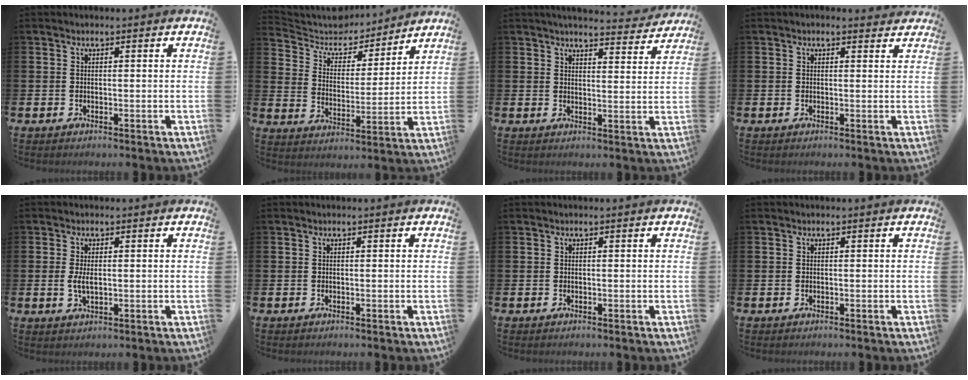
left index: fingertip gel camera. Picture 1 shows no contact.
{"total": 5.6, "force": [5.2, 2.1, 0.5], "torque": [-0.047, -0.043, 0.087]}
{"total": 4.5, "force": [4.5, 0.4, 0.6], "torque": [-0.013, -0.032, 0.077]}
{"total": 0.8, "force": [0.7, 0.2, 0.2], "torque": [-0.002, 0.001, 0.012]}
{"total": 2.4, "force": [-0.5, 1.0, 2.1], "torque": [-0.027, 0.001, -0.014]}
{"total": 0.0}
{"total": 0.0}
{"total": 0.0}